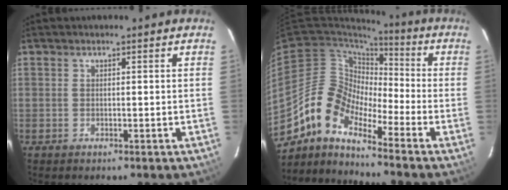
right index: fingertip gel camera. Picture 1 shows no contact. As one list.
[{"total": 11.7, "force": [-8.6, 5.1, 5.9], "torque": [-0.099, 0.014, -0.189]}]